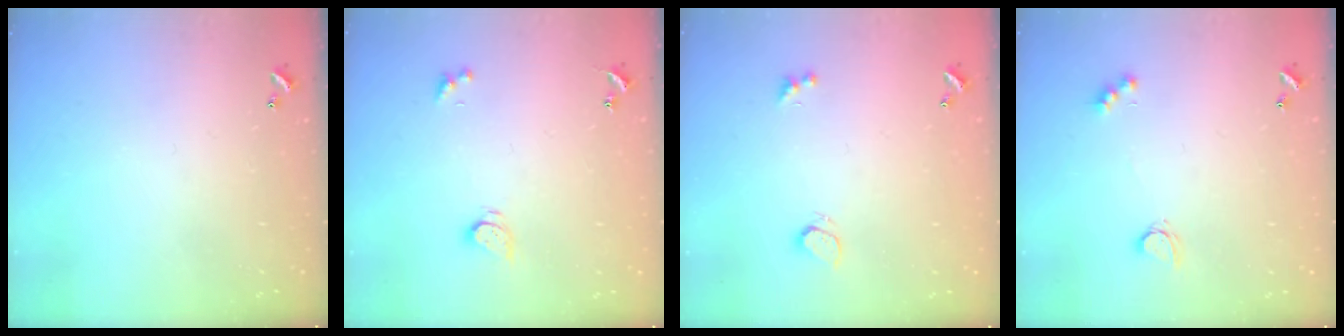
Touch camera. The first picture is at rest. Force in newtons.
{"total": 2.6, "press": 2.5, "slide": 0.3}
{"total": 1.4, "press": 0.7, "slide": 1.2}
{"total": 2.7, "press": 2.7, "slide": 0.5}